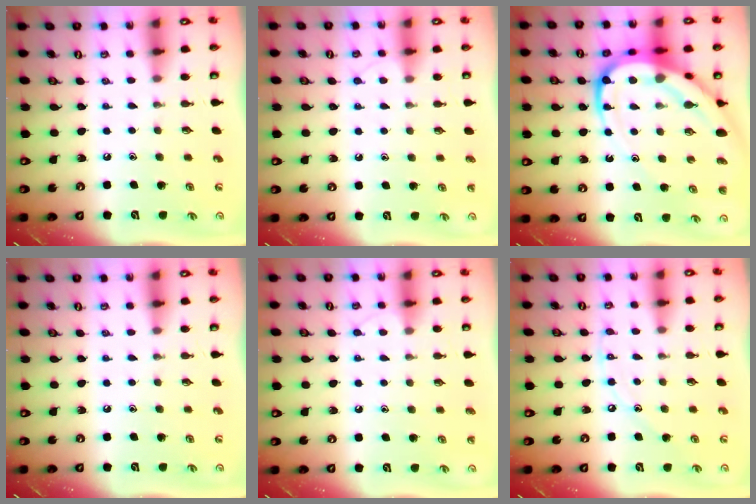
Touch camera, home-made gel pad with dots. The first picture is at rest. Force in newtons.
{"total": 5.2, "press": 5.2, "slide": 0.6}
{"total": 18.5, "press": 18.4, "slide": 1.8}
{"total": 0.0}
{"total": 5.5, "press": 5.5, "slide": 0.6}
{"total": 7.2, "press": 7.1, "slide": 0.8}